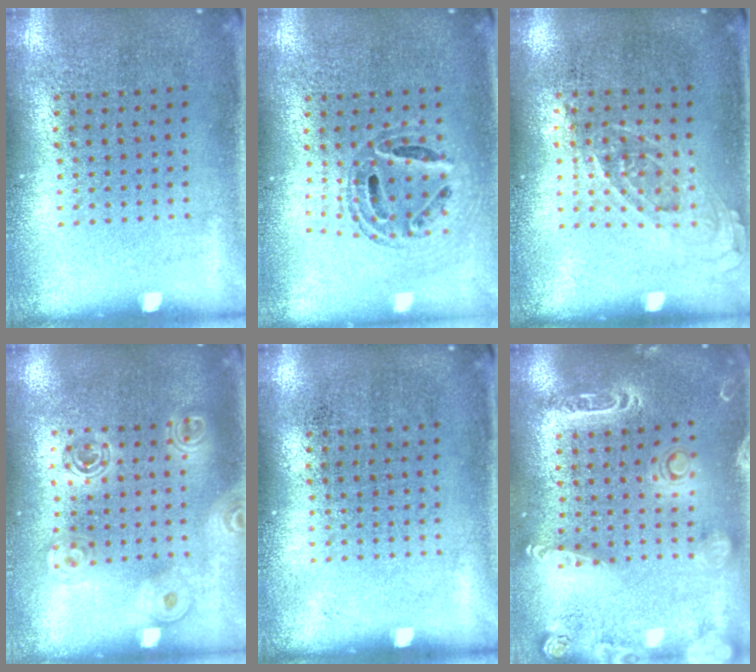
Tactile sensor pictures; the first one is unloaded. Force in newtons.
{"total": 0.8, "press": 0.7, "slide": 0.1}
{"total": 0.7, "press": 0.7, "slide": 0.3}
{"total": 1.7, "press": 1.5, "slide": 0.7}
{"total": 0.0}
{"total": 2.0, "press": 1.9, "slide": 0.7}